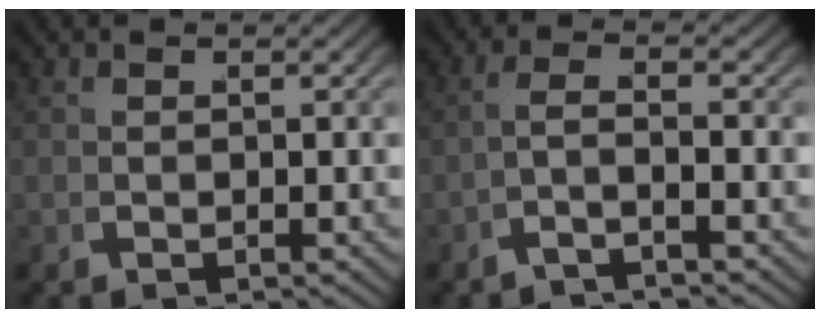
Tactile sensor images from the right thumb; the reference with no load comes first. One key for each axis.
{"total": 2.0, "fx": -1.5, "fy": -0.8, "fz": 1.1, "tx": -0.015, "ty": 0.012, "tz": -0.032}